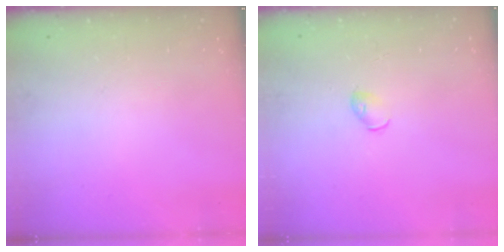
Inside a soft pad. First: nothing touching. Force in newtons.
{"total": 2.9, "press": 2.9, "slide": 0.7}